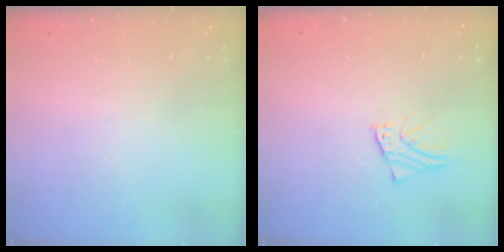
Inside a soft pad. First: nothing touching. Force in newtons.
{"total": 3.0, "press": 3.0, "slide": 0.2}